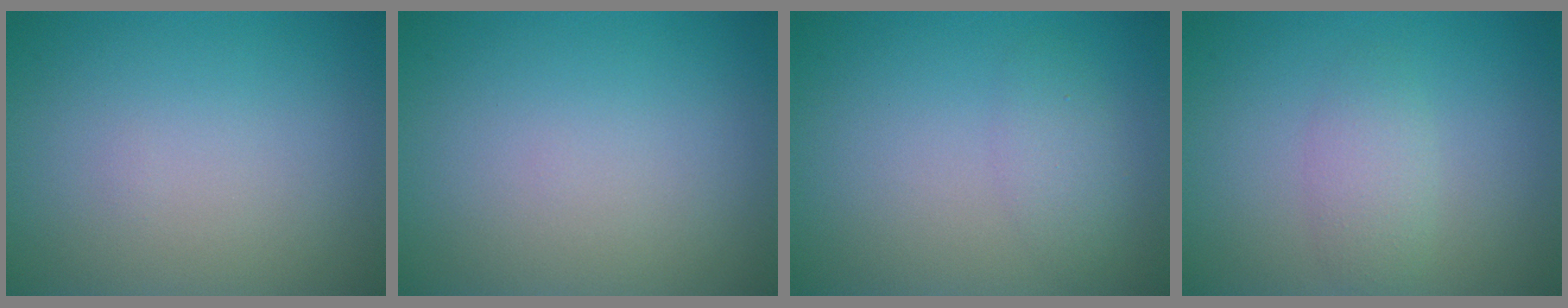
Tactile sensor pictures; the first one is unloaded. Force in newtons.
{"total": 0.0}
{"total": 1.8, "press": 1.8, "slide": 0.0}
{"total": 1.9, "press": 1.9, "slide": 0.1}